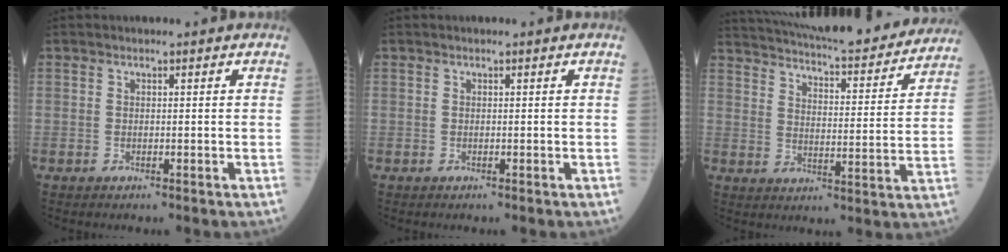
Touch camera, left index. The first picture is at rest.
{"total": 0.0}
{"total": 26.4, "force": [23.8, 4.4, 10.6], "torque": [-0.179, -0.027, 0.307]}